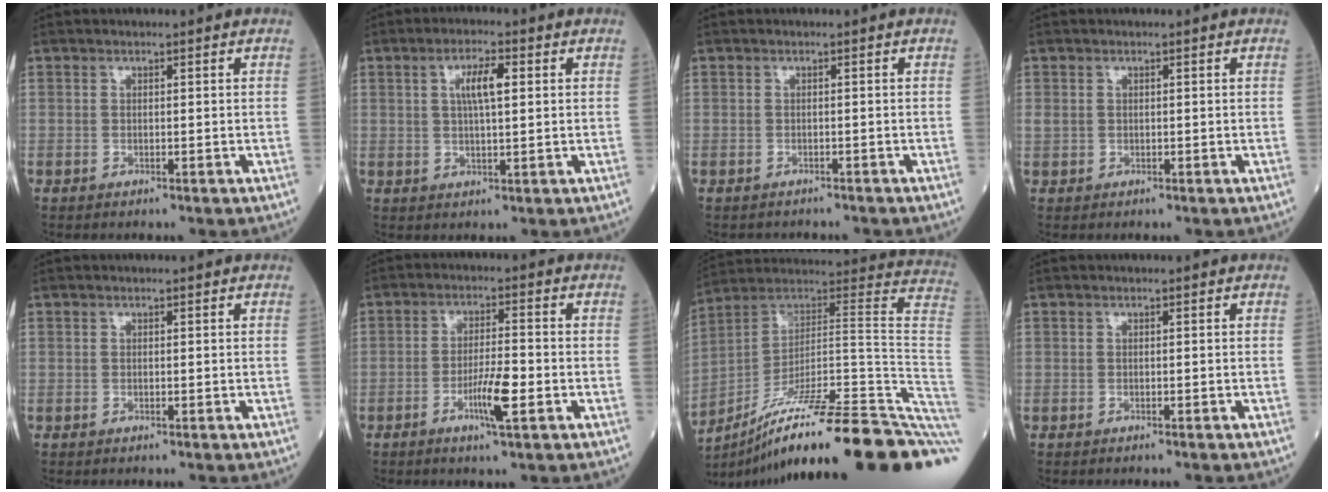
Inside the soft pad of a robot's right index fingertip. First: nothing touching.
{"total": 4.9, "force": [1.3, 1.0, 4.6], "torque": [-0.086, 0.007, 0.025]}
{"total": 2.4, "force": [-2.2, 0.9, 0.1], "torque": [-0.004, -0.002, -0.031]}
{"total": 1.3, "force": [0.3, 1.1, 0.6], "torque": [-0.016, 0.012, 0.011]}
{"total": 0.0}
{"total": 5.9, "force": [-2.3, 0.4, 5.4], "torque": [-0.102, -0.005, -0.042]}
{"total": 33.5, "force": [-21.8, 0.9, 25.5], "torque": [-0.228, 0.013, -0.327]}
{"total": 0.7, "force": [-0.6, 0.0, 0.3], "torque": [-0.006, -0.001, -0.010]}